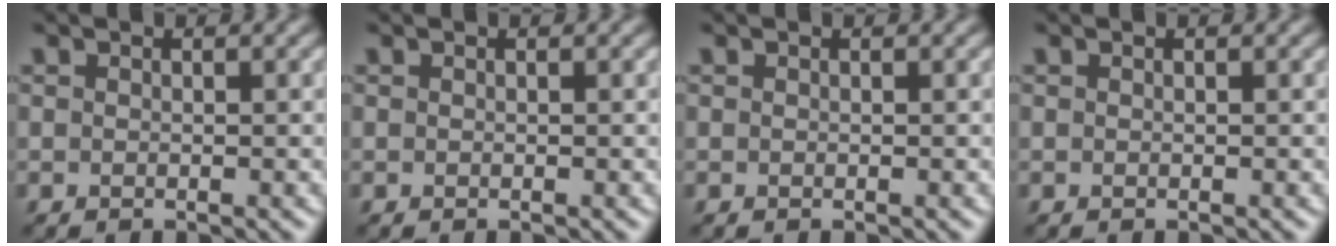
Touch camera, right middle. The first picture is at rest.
{"total": 0.0}
{"total": 0.0}
{"total": 0.0}